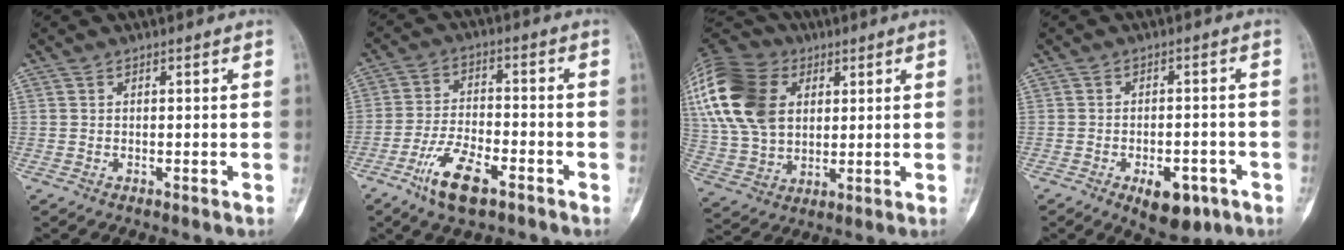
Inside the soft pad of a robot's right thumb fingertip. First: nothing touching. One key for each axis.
{"total": 10.2, "fx": -6.0, "fy": 4.2, "fz": 7.1, "tx": -0.132, "ty": 0.025, "tz": -0.111}
{"total": 23.9, "fx": 6.2, "fy": 17.2, "fz": 15.4, "tx": -0.322, "ty": 0.018, "tz": 0.117}
{"total": 8.4, "fx": -4.1, "fy": 4.5, "fz": 5.7, "tx": -0.056, "ty": 0.019, "tz": -0.050}